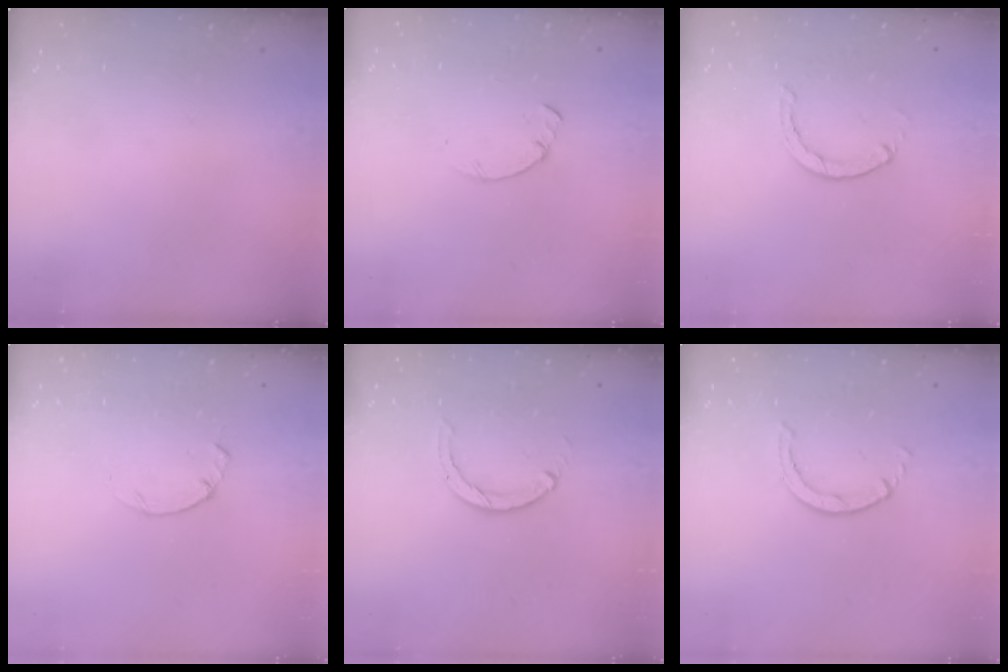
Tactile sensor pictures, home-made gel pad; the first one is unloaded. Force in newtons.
{"total": 0.7, "press": 0.6, "slide": 0.2}
{"total": 1.3, "press": 1.3, "slide": 0.3}
{"total": 0.5, "press": 0.4, "slide": 0.3}
{"total": 2.0, "press": 2.0, "slide": 0.3}
{"total": 0.8, "press": 0.7, "slide": 0.2}